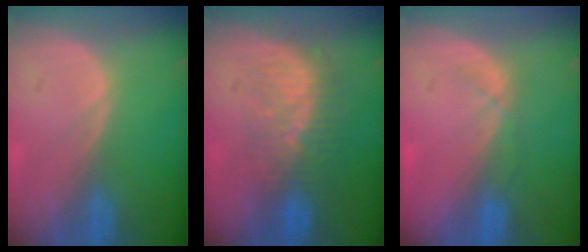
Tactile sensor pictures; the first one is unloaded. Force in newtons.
{"total": 8.4, "press": 7.5, "slide": 3.8}
{"total": 2.1, "press": 1.9, "slide": 0.9}